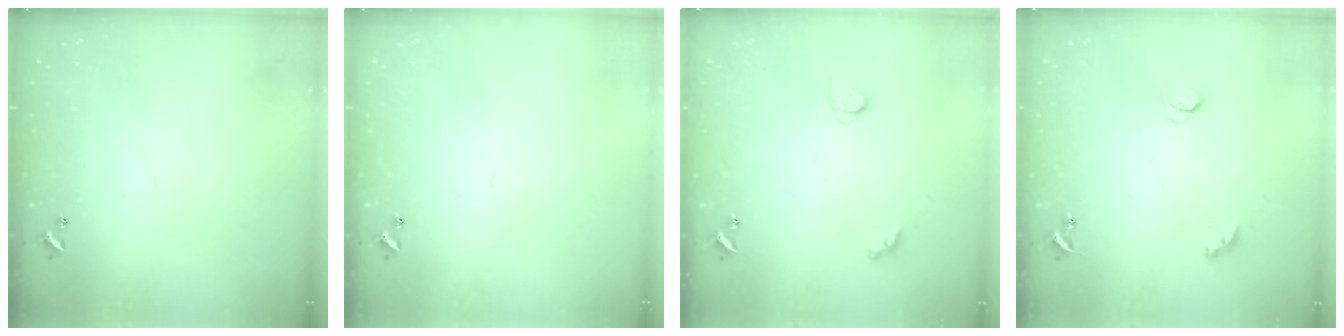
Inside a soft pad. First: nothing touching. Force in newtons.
{"total": 0.0}
{"total": 2.8, "press": 2.8, "slide": 0.3}
{"total": 1.7, "press": 1.7, "slide": 0.3}